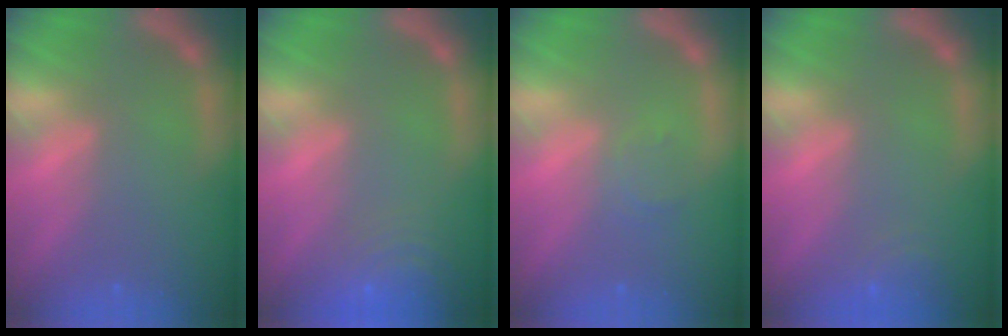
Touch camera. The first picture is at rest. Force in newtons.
{"total": 8.0}
{"total": 1.5}
{"total": 2.5}